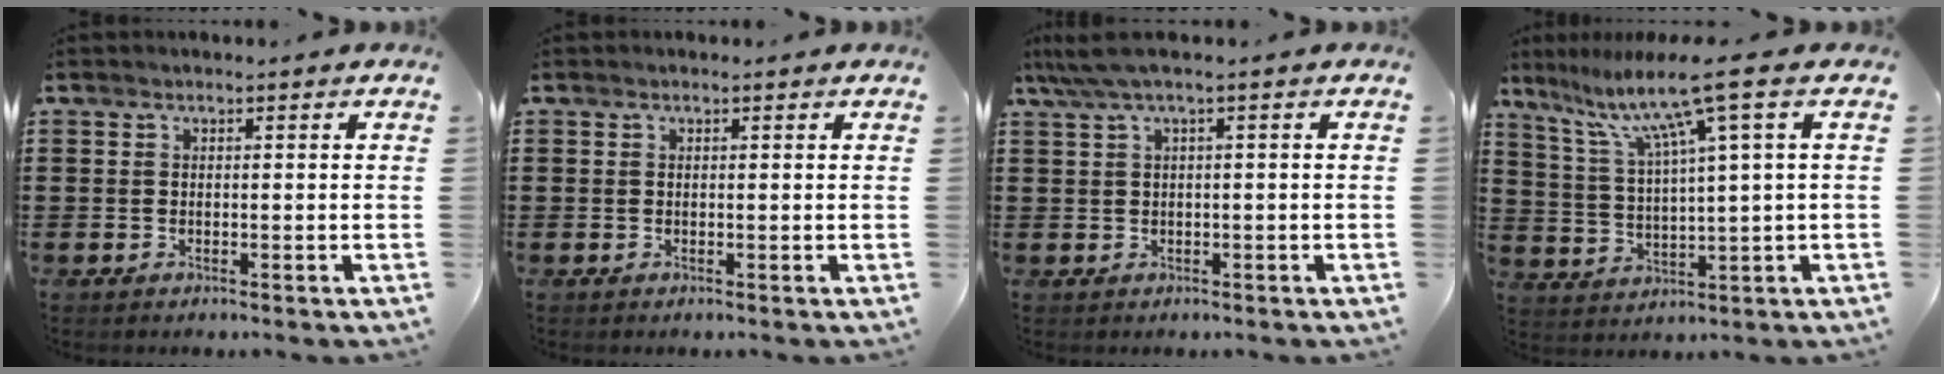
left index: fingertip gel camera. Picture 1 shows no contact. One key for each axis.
{"total": 0.0}
{"total": 2.9, "fx": 0.4, "fy": 0.3, "fz": 2.8, "tx": -0.057, "ty": -0.005, "tz": 0.005}
{"total": 10.4, "fx": 6.1, "fy": -0.3, "fz": 8.4, "tx": -0.187, "ty": -0.025, "tz": 0.094}